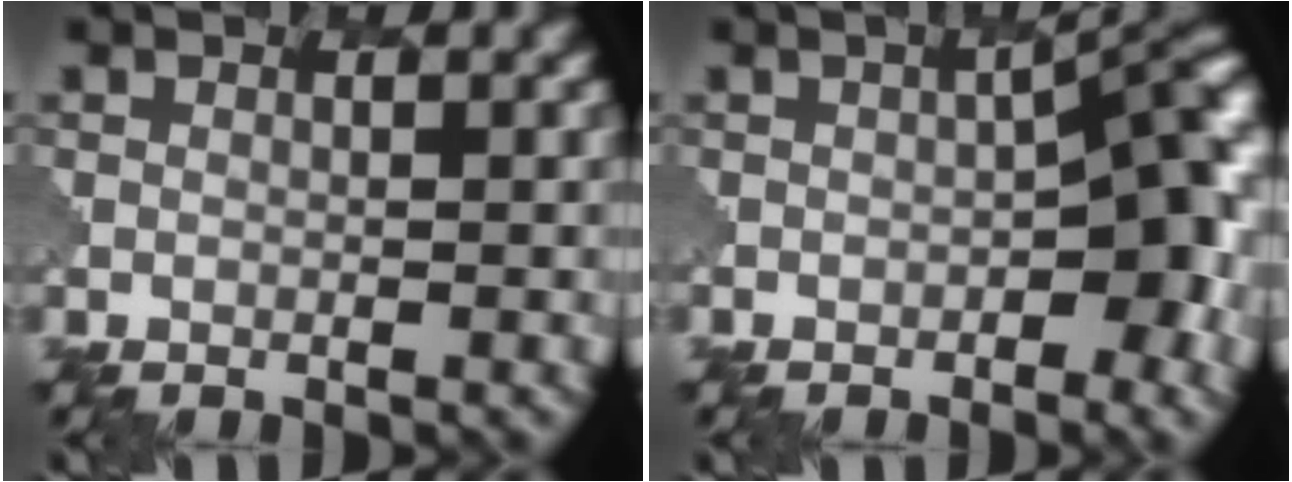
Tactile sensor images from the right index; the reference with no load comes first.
{"total": 7.4, "force": [-2.0, 3.0, 6.5], "torque": [-0.058, 0.006, -0.033]}